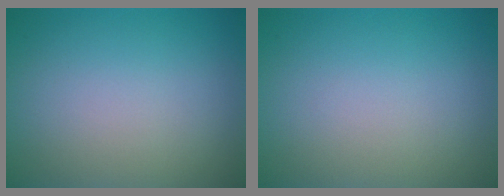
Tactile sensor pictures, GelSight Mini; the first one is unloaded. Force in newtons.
{"total": 0.0}